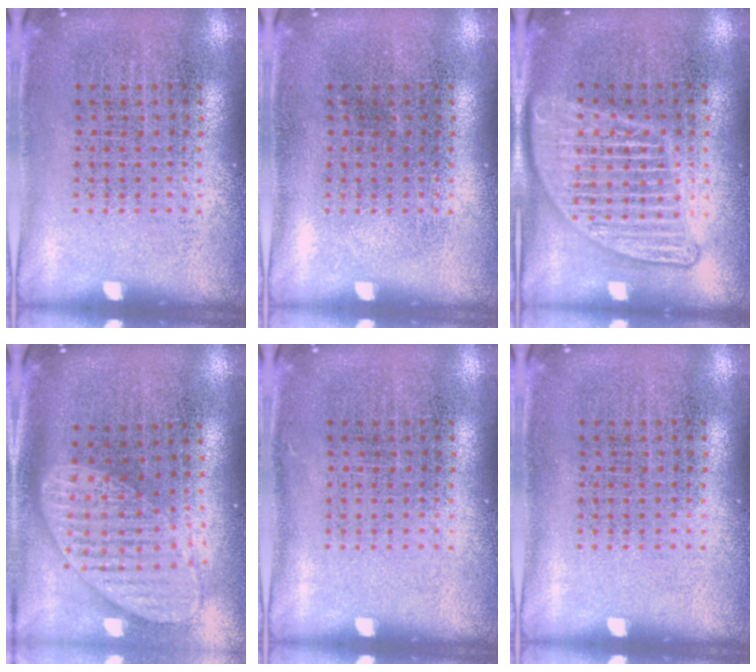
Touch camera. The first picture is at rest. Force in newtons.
{"total": 0.0}
{"total": 2.1, "press": 2.1, "slide": 0.2}
{"total": 2.0, "press": 1.5, "slide": 1.2}
{"total": 0.0}
{"total": 0.0}